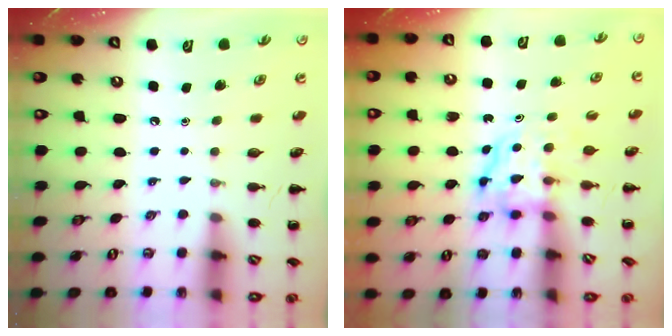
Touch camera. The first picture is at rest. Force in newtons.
{"total": 4.0, "press": 4.0, "slide": 0.4}